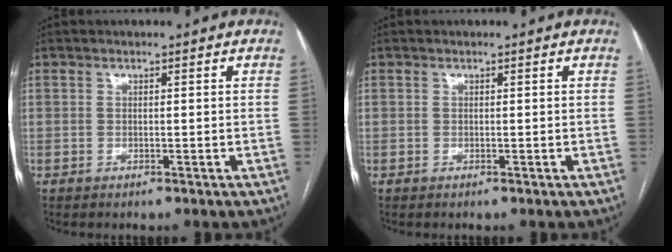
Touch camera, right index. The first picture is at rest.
{"total": 0.0}